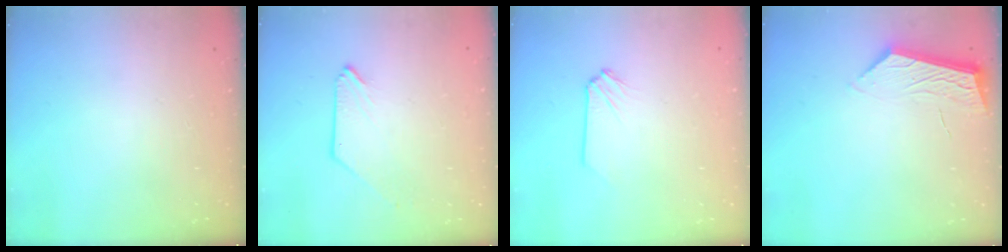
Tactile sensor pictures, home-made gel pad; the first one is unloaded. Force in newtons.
{"total": 0.0}
{"total": 0.0}
{"total": 4.8, "press": 4.8, "slide": 0.5}